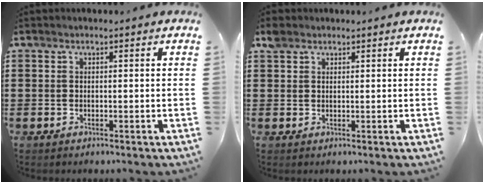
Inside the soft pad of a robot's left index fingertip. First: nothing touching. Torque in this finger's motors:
{"motor_torque": [0.02, 0.01, 0.01, 0.00]}